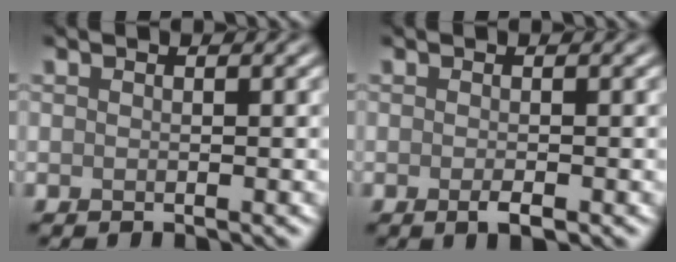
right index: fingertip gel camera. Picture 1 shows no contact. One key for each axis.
{"total": 1.2, "fx": -0.5, "fy": 0.3, "fz": 1.0, "tx": -0.018, "ty": -0.005, "tz": -0.009}